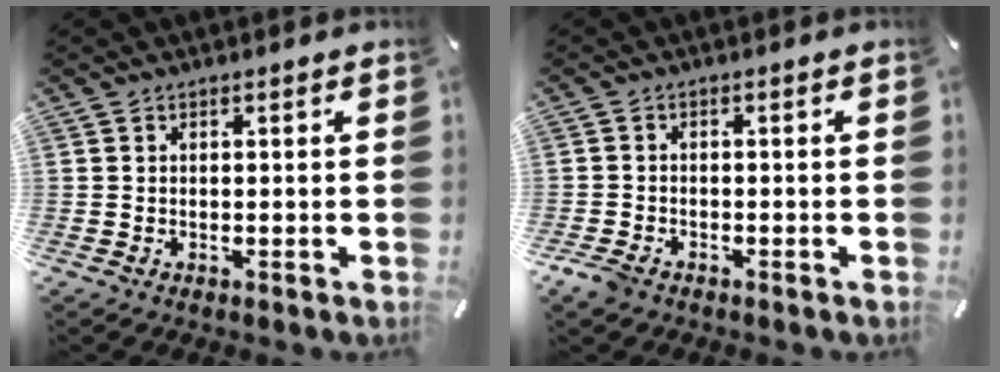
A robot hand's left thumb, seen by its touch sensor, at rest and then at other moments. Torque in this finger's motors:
{"motor_torque": [-0.34, 0.29, 0.17, 0.32, 0.00]}